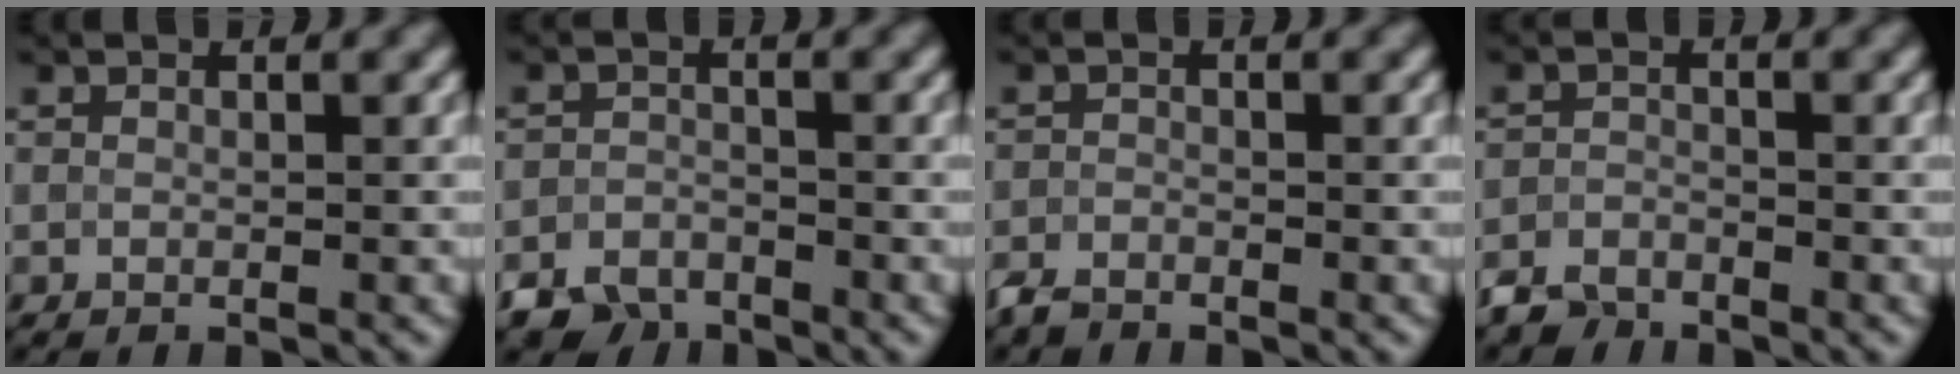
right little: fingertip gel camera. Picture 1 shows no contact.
{"total": 3.6, "force": [-3.0, 1.8, 0.6], "torque": [-0.007, -0.007, -0.060]}
{"total": 1.6, "force": [-1.6, 0.5, 0.2], "torque": [-0.007, -0.005, -0.037]}
{"total": 2.4, "force": [-2.2, 0.8, 0.1], "torque": [-0.002, -0.004, -0.051]}